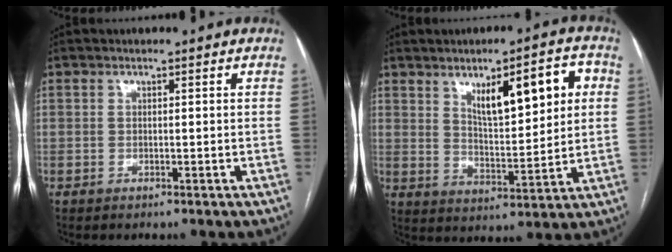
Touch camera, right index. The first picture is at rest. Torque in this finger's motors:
{"motor_torque": [0.45, 0.10, 0.32, 0.09]}